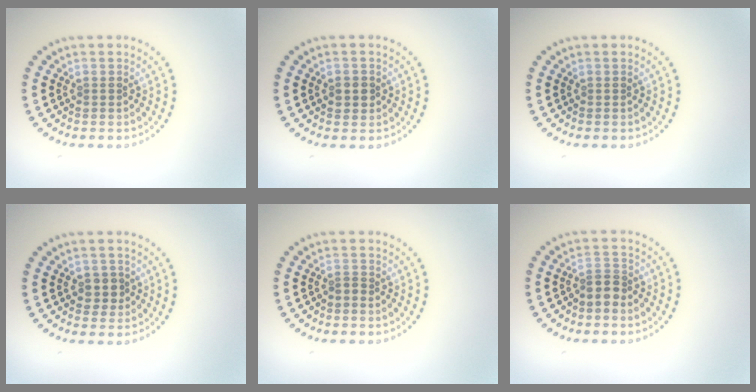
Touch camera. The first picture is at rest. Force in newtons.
{"total": 1.5, "press": 1.4, "slide": 0.4}
{"total": 0.0}
{"total": 1.8, "press": 1.6, "slide": 0.8}
{"total": 0.6, "press": 0.4, "slide": 0.5}
{"total": 2.1, "press": 1.6, "slide": 1.3}